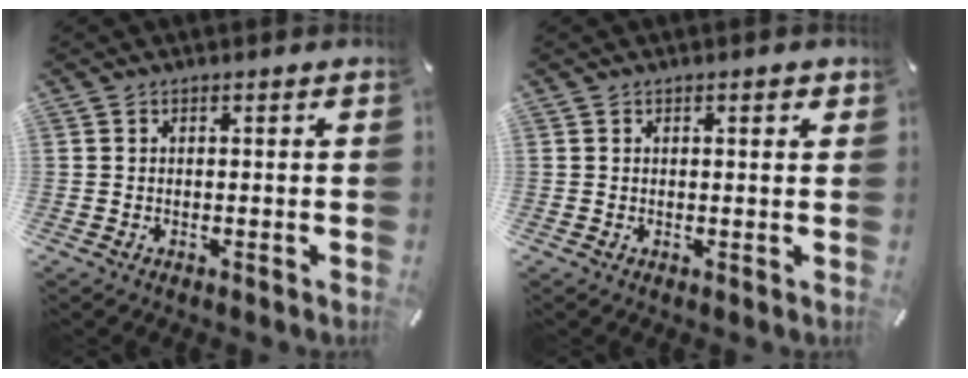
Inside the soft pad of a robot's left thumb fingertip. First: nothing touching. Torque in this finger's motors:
{"motor_torque": [-0.13, -0.25, 0.03, 0.14, -0.07]}